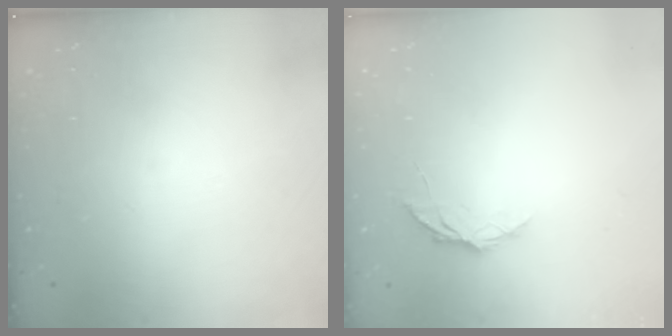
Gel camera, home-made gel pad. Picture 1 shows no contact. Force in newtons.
{"total": 5.1, "press": 5.1, "slide": 0.4}